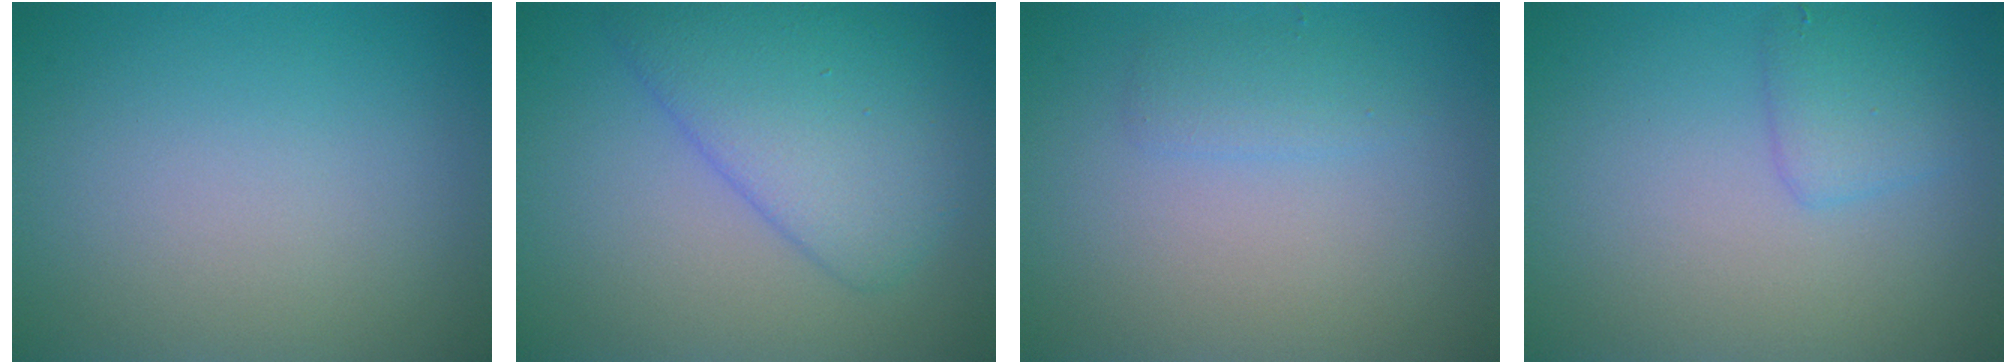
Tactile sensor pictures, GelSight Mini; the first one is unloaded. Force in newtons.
{"total": 5.4, "press": 5.4, "slide": 0.2}
{"total": 1.4, "press": 1.4, "slide": 0.1}
{"total": 2.0, "press": 2.0, "slide": 0.0}